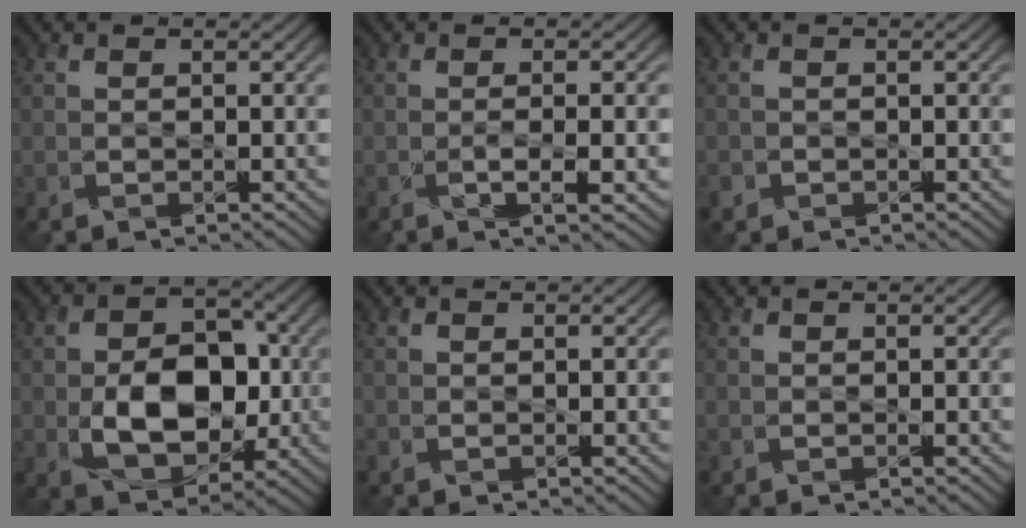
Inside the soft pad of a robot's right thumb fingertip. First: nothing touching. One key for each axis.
{"total": 2.6, "fx": -0.9, "fy": 0.1, "fz": 2.5, "tx": -0.045, "ty": 0.000, "tz": -0.015}
{"total": 0.9, "fx": -0.6, "fy": 0.7, "fz": 0.0, "tx": 0.002, "ty": -0.006, "tz": -0.015}
{"total": 10.5, "fx": -1.7, "fy": 7.0, "fz": 7.7, "tx": -0.136, "ty": -0.002, "tz": -0.030}
{"total": 0.0}
{"total": 0.0}